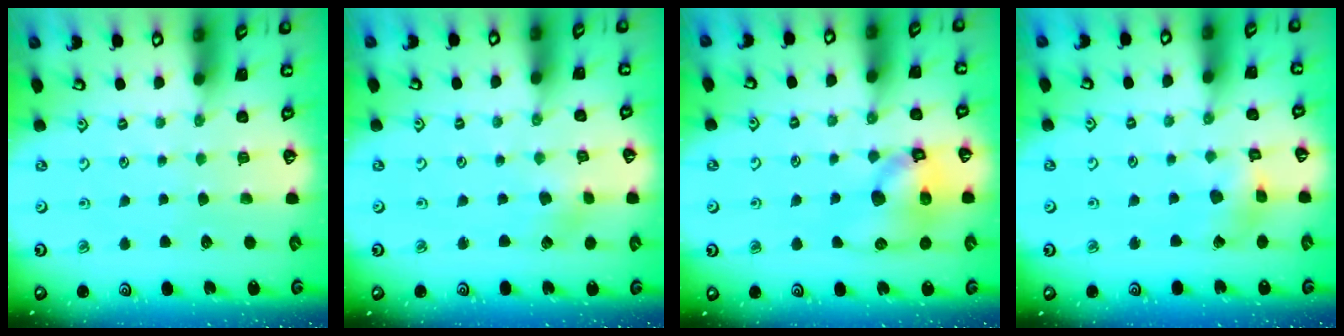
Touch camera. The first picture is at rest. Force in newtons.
{"total": 2.7, "press": 2.6, "slide": 0.4}
{"total": 12.7, "press": 12.5, "slide": 2.1}
{"total": 5.2, "press": 5.2, "slide": 0.4}